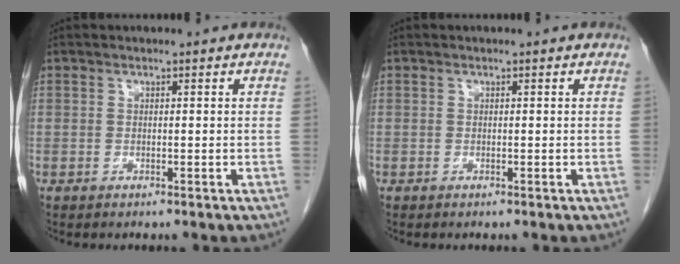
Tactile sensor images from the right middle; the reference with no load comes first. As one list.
[{"total": 0.0}]